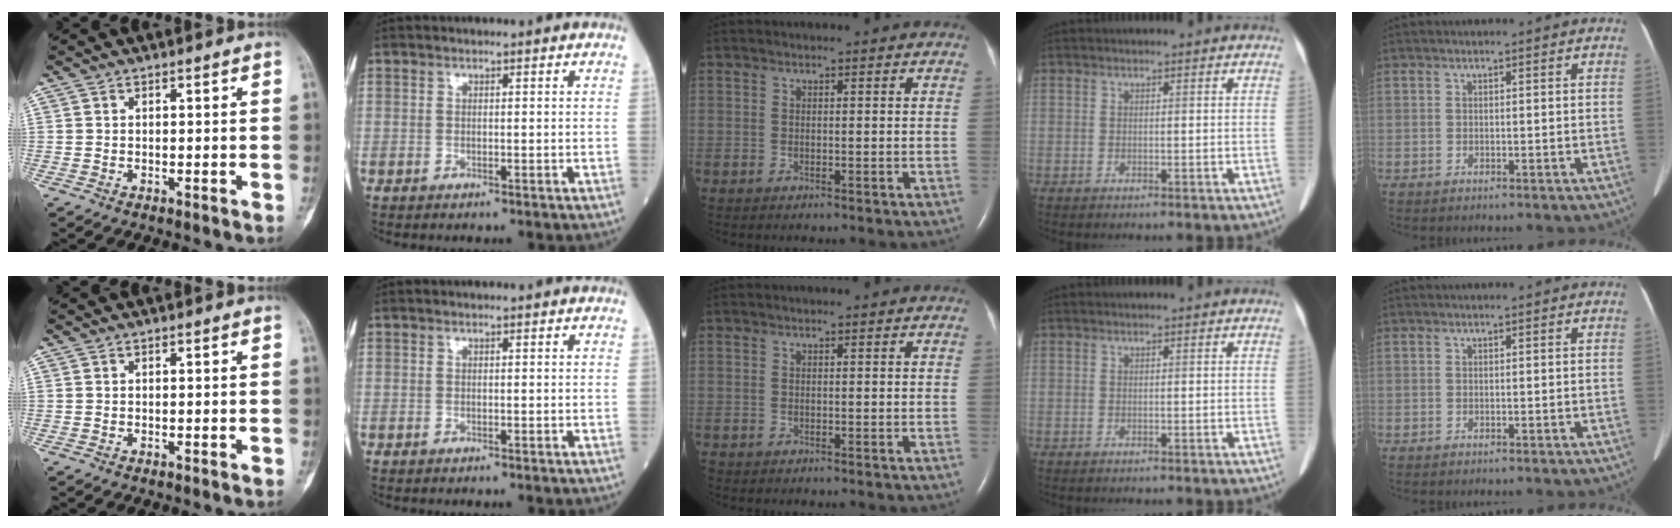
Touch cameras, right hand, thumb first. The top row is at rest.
{}